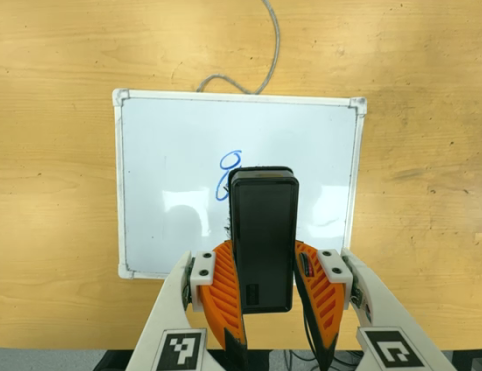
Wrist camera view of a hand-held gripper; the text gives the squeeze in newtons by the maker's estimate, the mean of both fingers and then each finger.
{"total": 5.7, "left": 5.0, "right": 6.3}